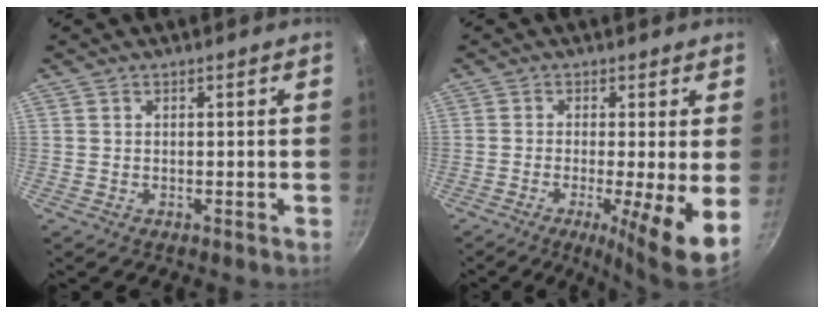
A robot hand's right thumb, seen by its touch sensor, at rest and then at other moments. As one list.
[{"total": 10.3, "force": [-1.8, 1.5, 10.1], "torque": [-0.146, -0.008, -0.028]}]